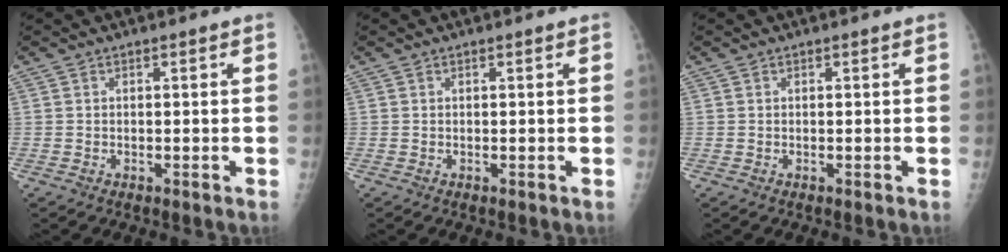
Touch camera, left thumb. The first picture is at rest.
{"total": 0.0}
{"total": 0.0}